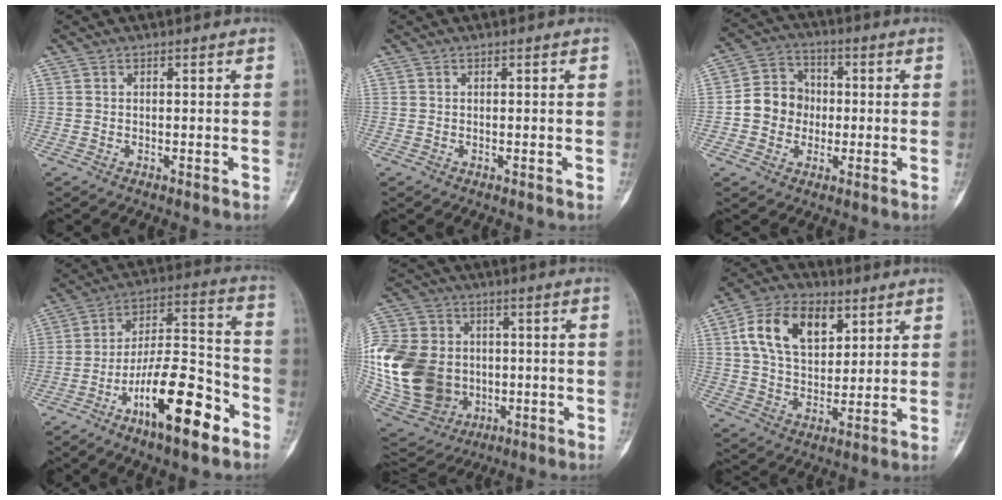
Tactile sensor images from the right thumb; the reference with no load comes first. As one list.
[{"total": 0.0}, {"total": 8.9, "force": [-0.9, 8.0, 3.8], "torque": [-0.032, 0.025, -0.026]}, {"total": 19.3, "force": [-10.2, 6.0, 15.1], "torque": [-0.246, 0.076, -0.171]}, {"total": 27.8, "force": [-2.6, 22.1, 16.7], "torque": [-0.375, 0.016, -0.027]}, {"total": 14.7, "force": [5.6, 9.2, 10.0], "torque": [-0.156, -0.005, 0.103]}]